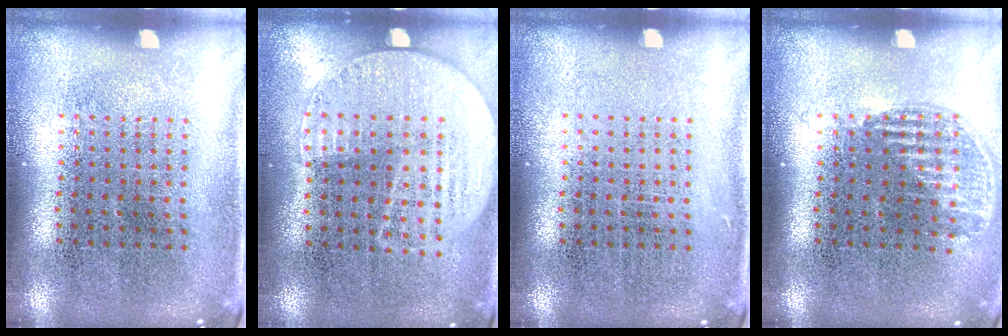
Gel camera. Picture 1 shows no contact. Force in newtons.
{"total": 1.1, "press": 1.0, "slide": 0.5}
{"total": 0.0}
{"total": 1.2, "press": 1.0, "slide": 0.6}